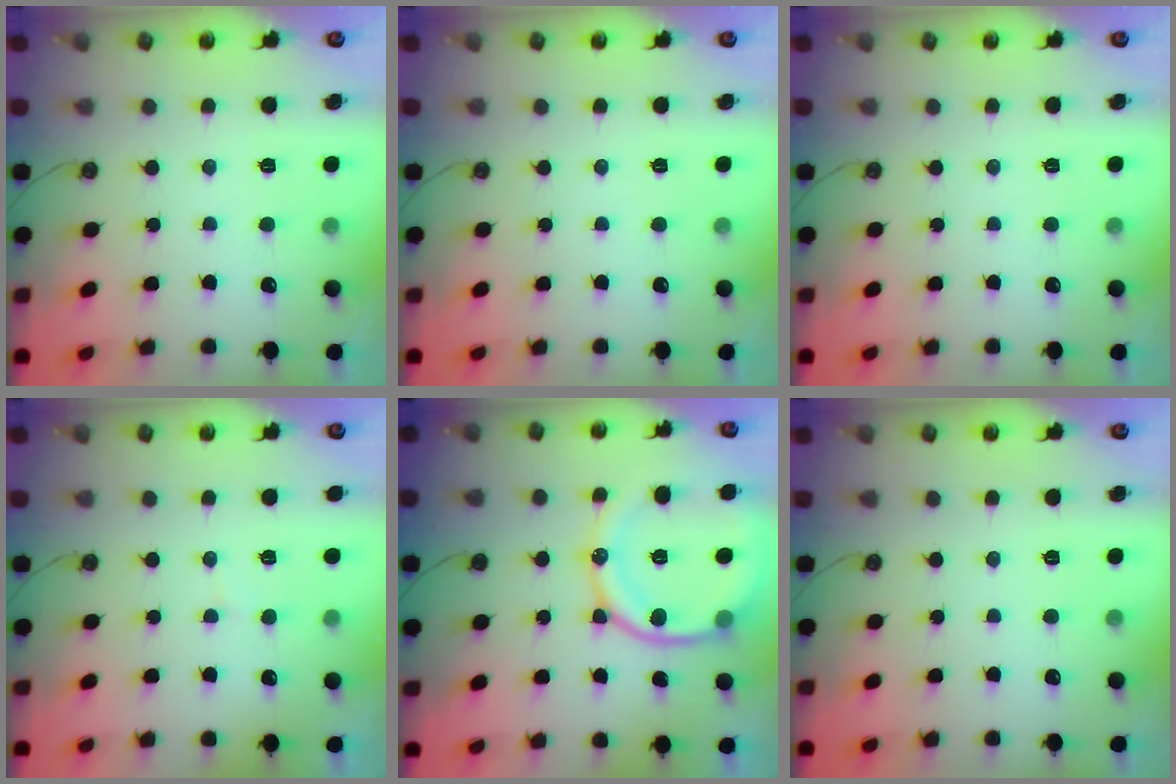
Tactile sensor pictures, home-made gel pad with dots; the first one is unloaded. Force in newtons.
{"total": 0.0}
{"total": 0.0}
{"total": 5.0, "press": 5.0, "slide": 0.3}
{"total": 16.7, "press": 16.6, "slide": 1.8}
{"total": 0.0}